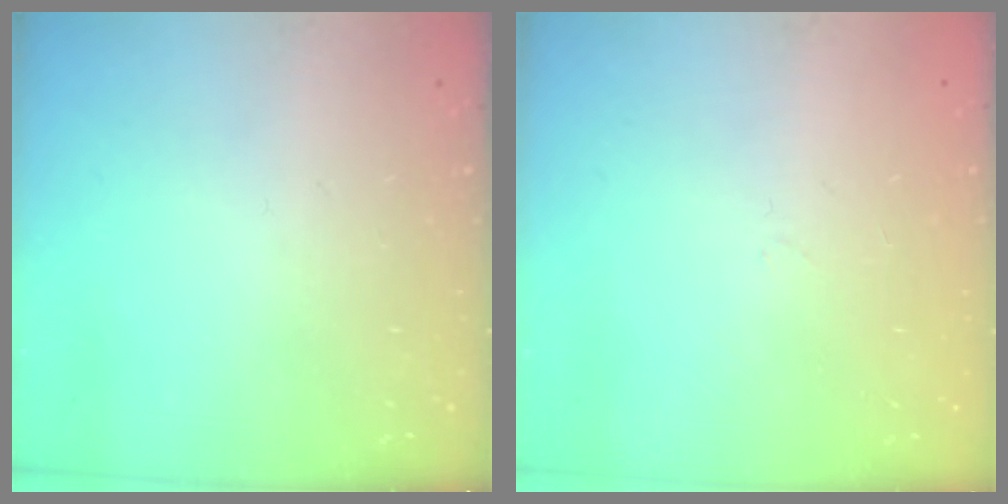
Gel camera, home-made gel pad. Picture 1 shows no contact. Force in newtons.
{"total": 0.9, "press": 0.9, "slide": 0.2}